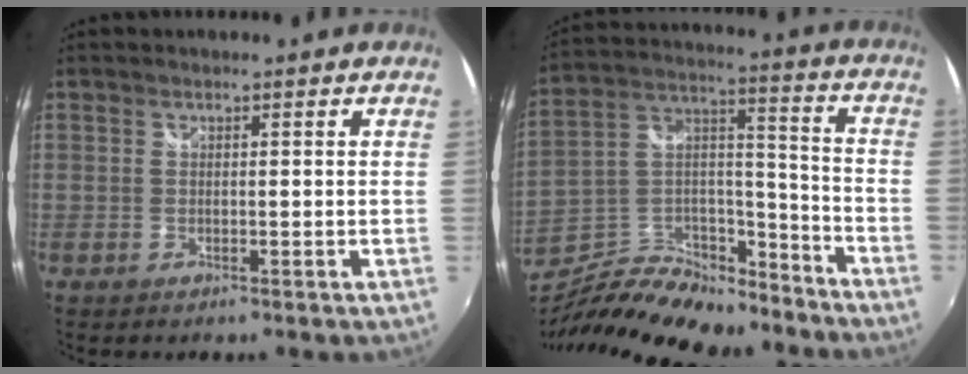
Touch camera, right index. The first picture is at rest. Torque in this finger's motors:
{"motor_torque": [1.05, -1.08, 0.22, 0.09]}